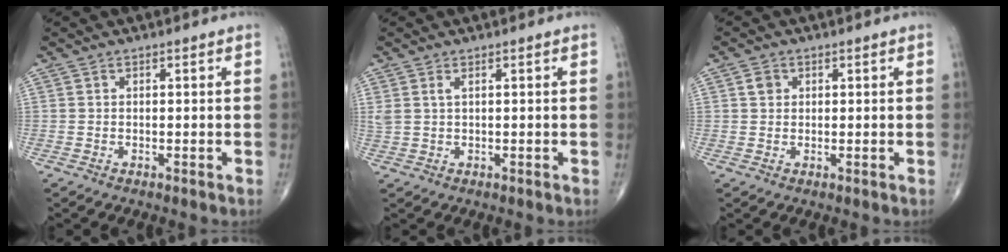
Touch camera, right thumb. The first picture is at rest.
{"total": 2.2, "force": [1.0, 0.9, 1.7], "torque": [-0.047, 0.011, 0.030]}
{"total": 1.9, "force": [0.6, 1.6, 0.8], "torque": [-0.007, -0.001, 0.009]}